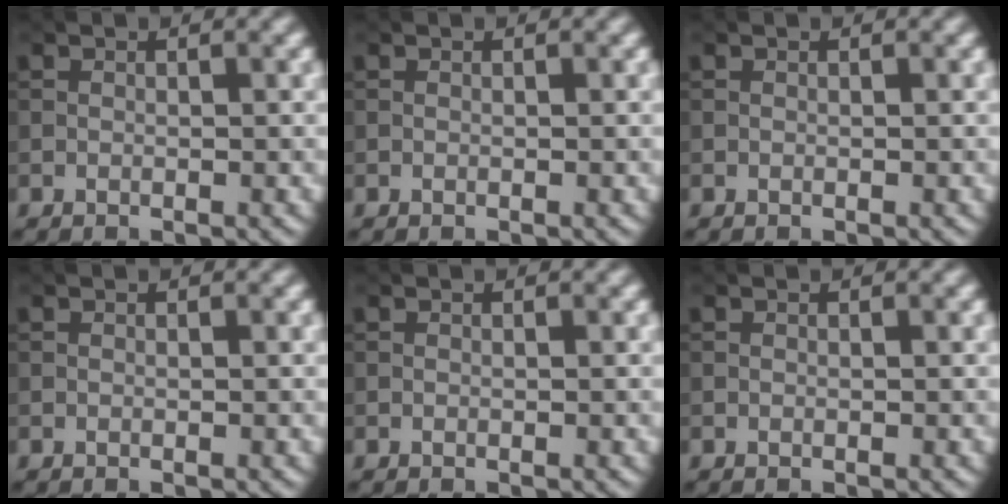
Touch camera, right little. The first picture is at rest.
{"total": 0.0}
{"total": 0.0}
{"total": 0.0}
{"total": 0.0}
{"total": 0.0}